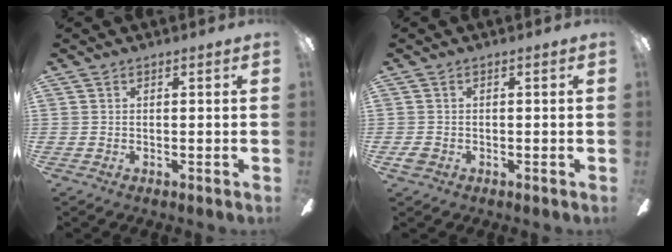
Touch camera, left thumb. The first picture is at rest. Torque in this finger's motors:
{"motor_torque": [0.02, 0.36, 0.34, -0.42, 0.01]}